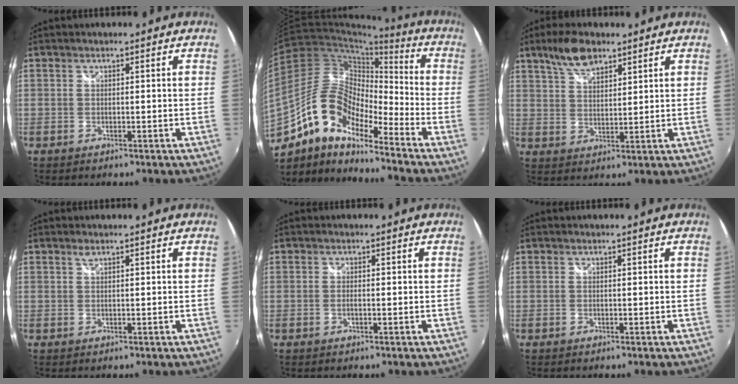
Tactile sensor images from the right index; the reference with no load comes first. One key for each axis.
{"total": 14.9, "fx": -9.7, "fy": 5.6, "fz": 9.8, "tx": -0.179, "ty": 0.010, "tz": -0.197}
{"total": 7.4, "fx": 5.2, "fy": 3.0, "fz": 4.4, "tx": -0.079, "ty": 0.015, "tz": 0.098}
{"total": 0.7, "fx": 0.6, "fy": 0.1, "fz": 0.5, "tx": -0.008, "ty": 0.002, "tz": 0.010}
{"total": 0.8, "fx": -0.3, "fy": 0.2, "fz": 0.7, "tx": -0.017, "ty": -0.001, "tz": -0.007}
{"total": 0.0}